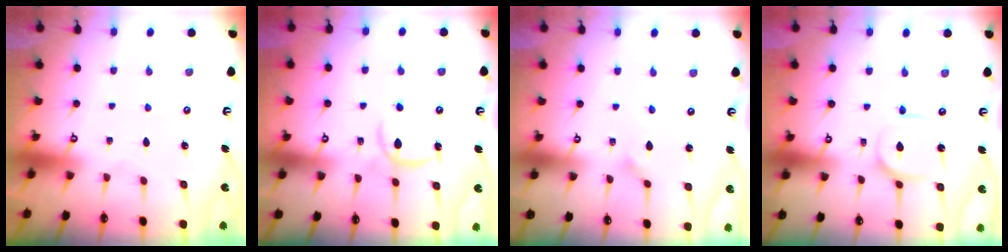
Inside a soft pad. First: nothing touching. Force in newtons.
{"total": 7.5, "press": 7.4, "slide": 0.7}
{"total": 1.3, "press": 1.3, "slide": 0.0}
{"total": 9.0, "press": 9.0, "slide": 0.9}